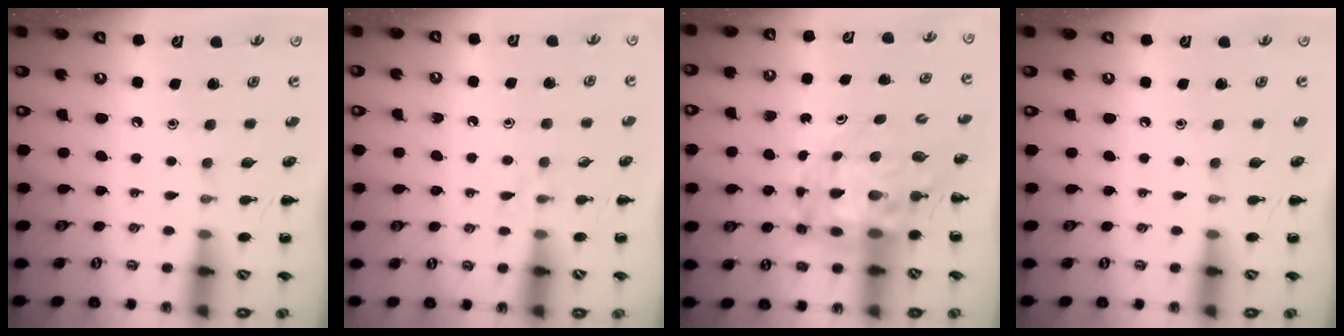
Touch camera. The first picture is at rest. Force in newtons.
{"total": 4.0, "press": 3.6, "slide": 1.6}
{"total": 10.0, "press": 9.6, "slide": 2.7}
{"total": 0.0}